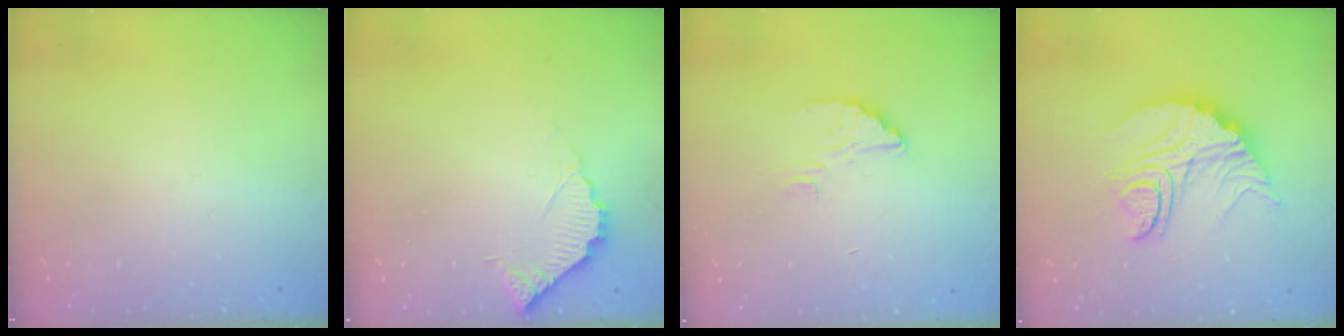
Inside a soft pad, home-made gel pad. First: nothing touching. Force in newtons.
{"total": 4.5, "press": 4.4, "slide": 0.3}
{"total": 2.4, "press": 2.4, "slide": 0.1}
{"total": 15.0, "press": 14.9, "slide": 1.5}